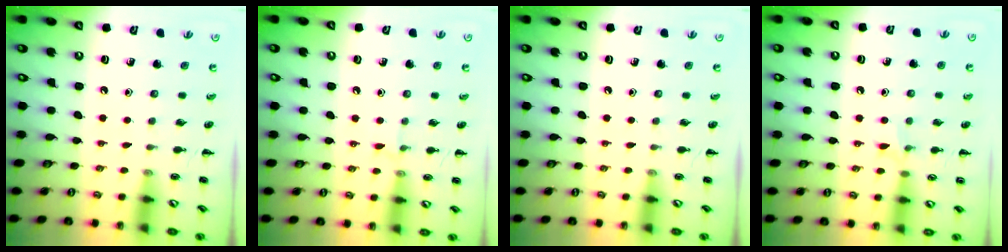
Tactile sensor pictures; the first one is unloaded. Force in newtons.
{"total": 4.0, "press": 3.8, "slide": 1.3}
{"total": 0.0}
{"total": 4.8, "press": 4.5, "slide": 1.7}